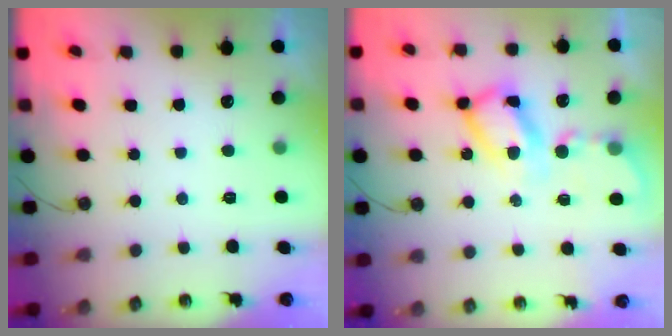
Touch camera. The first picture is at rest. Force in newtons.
{"total": 12.1, "press": 12.1, "slide": 1.2}